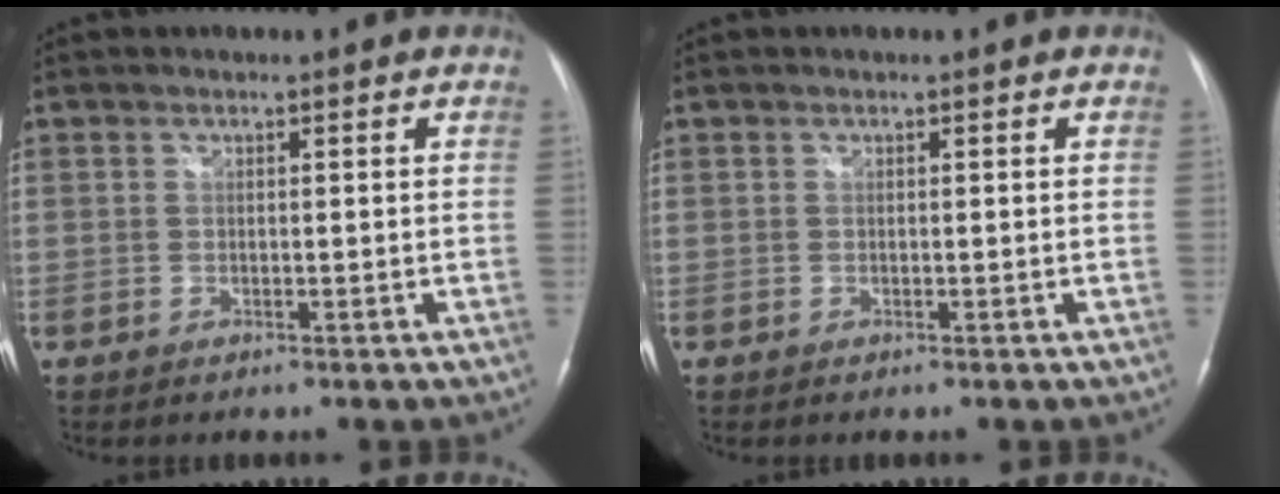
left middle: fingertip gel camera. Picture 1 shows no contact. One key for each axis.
{"total": 0.0}